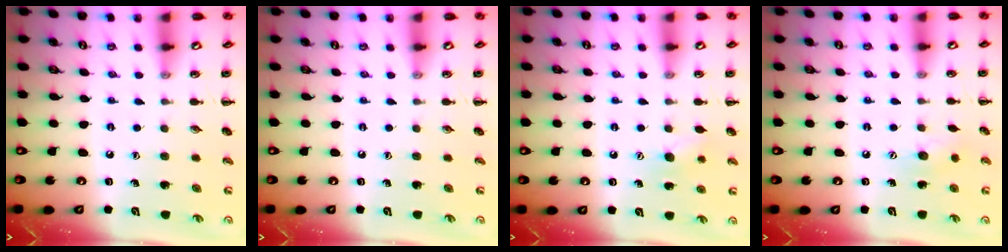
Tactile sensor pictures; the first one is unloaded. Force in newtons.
{"total": 0.0}
{"total": 7.5, "press": 7.3, "slide": 1.6}
{"total": 7.3, "press": 7.1, "slide": 1.7}